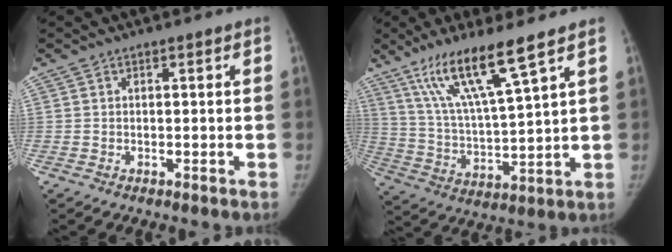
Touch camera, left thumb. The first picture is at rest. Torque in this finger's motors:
{"motor_torque": [0.06, 0.12, 1.41, -1.36, 0.13]}